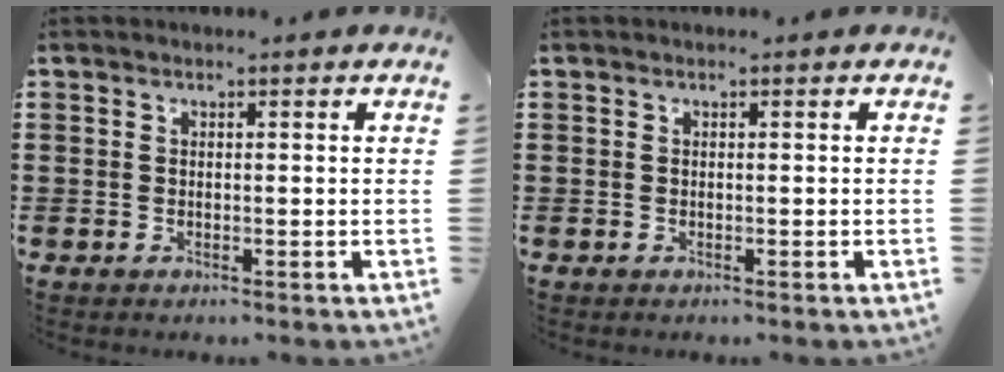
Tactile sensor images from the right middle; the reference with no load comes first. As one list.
[{"total": 0.0}]